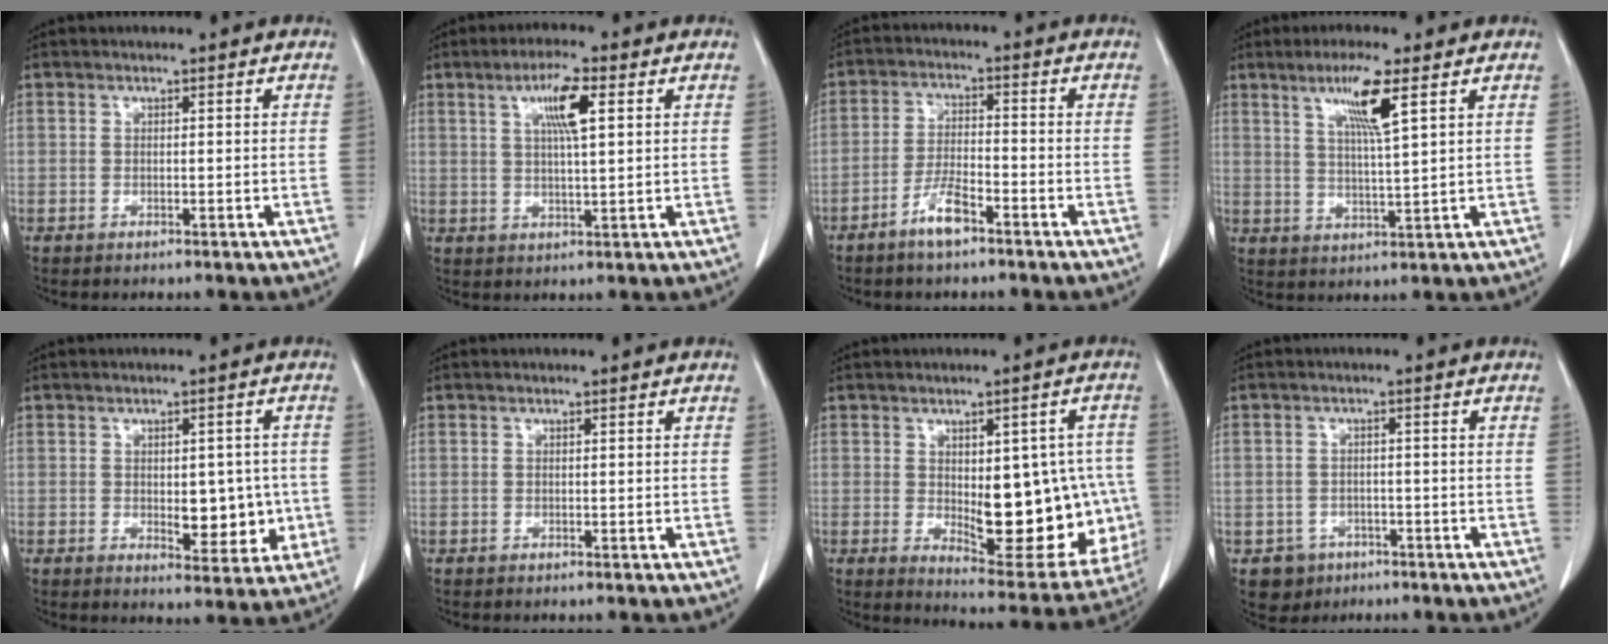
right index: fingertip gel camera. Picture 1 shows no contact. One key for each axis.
{"total": 6.3, "fx": 2.4, "fy": 0.7, "fz": 5.8, "tx": -0.105, "ty": 0.003, "tz": 0.041}
{"total": 5.3, "fx": -3.6, "fy": 1.0, "fz": 3.7, "tx": -0.075, "ty": 0.000, "tz": -0.066}
{"total": 7.1, "fx": 3.5, "fy": -0.4, "fz": 6.2, "tx": -0.114, "ty": -0.004, "tz": 0.065}
{"total": 7.2, "fx": -0.7, "fy": 3.8, "fz": 6.1, "tx": -0.063, "ty": 0.003, "tz": 0.002}
{"total": 0.0}
{"total": 17.7, "fx": -1.2, "fy": 7.1, "fz": 16.2, "tx": -0.183, "ty": 0.007, "tz": 0.013}
{"total": 3.8, "fx": -2.0, "fy": 3.3, "fz": 0.1, "tx": 0.004, "ty": 0.012, "tz": -0.023}